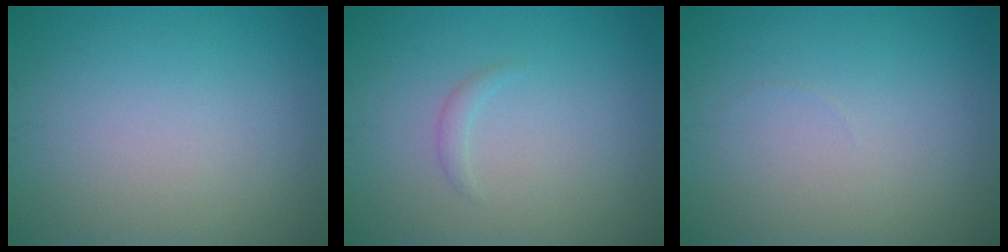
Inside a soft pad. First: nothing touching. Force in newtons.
{"total": 0.8, "press": 0.8, "slide": 0.1}
{"total": 0.0}